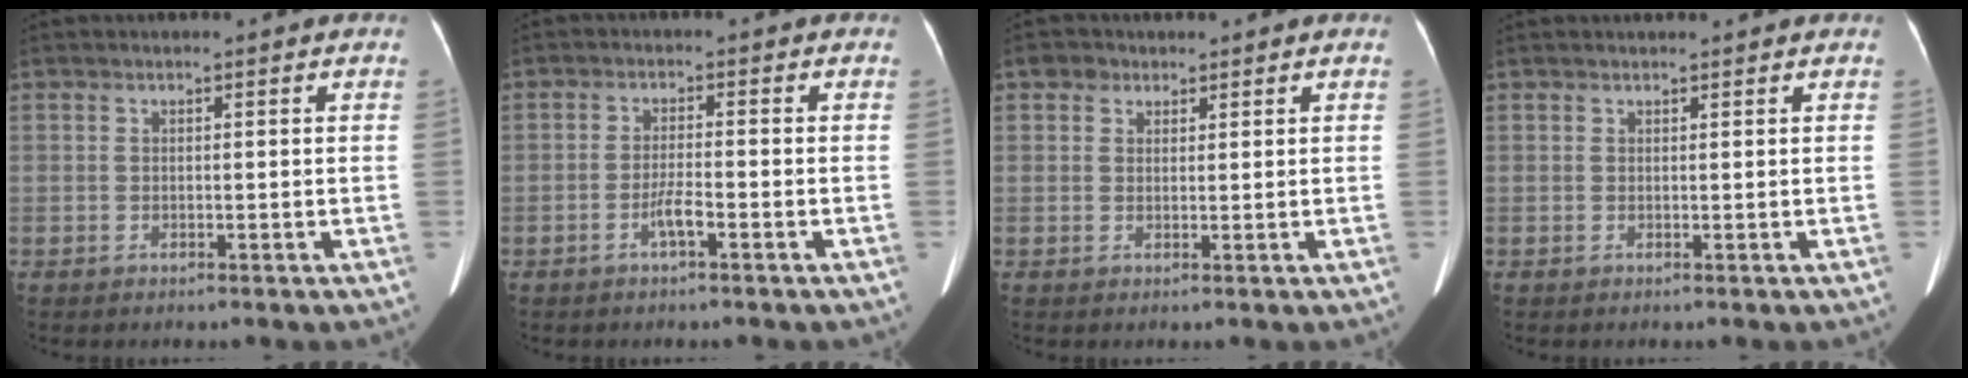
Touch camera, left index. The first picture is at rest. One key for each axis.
{"total": 2.5, "fx": -1.7, "fy": -0.1, "fz": 1.8, "tx": -0.034, "ty": -0.009, "tz": -0.031}
{"total": 1.6, "fx": 0.8, "fy": 1.4, "fz": 0.2, "tx": -0.002, "ty": 0.003, "tz": 0.014}
{"total": 3.3, "fx": 3.1, "fy": 0.3, "fz": 1.1, "tx": -0.012, "ty": 0.013, "tz": 0.034}